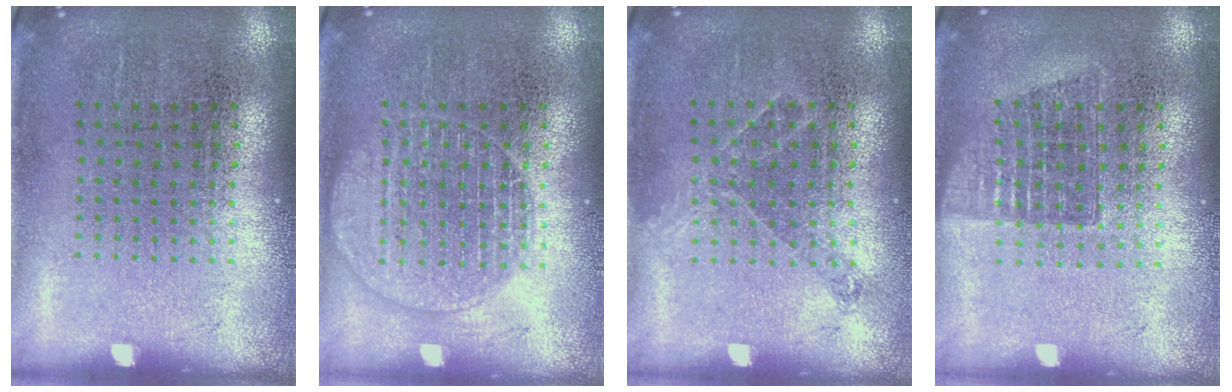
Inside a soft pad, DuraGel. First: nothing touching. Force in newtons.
{"total": 2.7, "press": 2.7, "slide": 0.5}
{"total": 0.9, "press": 0.7, "slide": 0.5}
{"total": 1.2, "press": 1.0, "slide": 0.6}